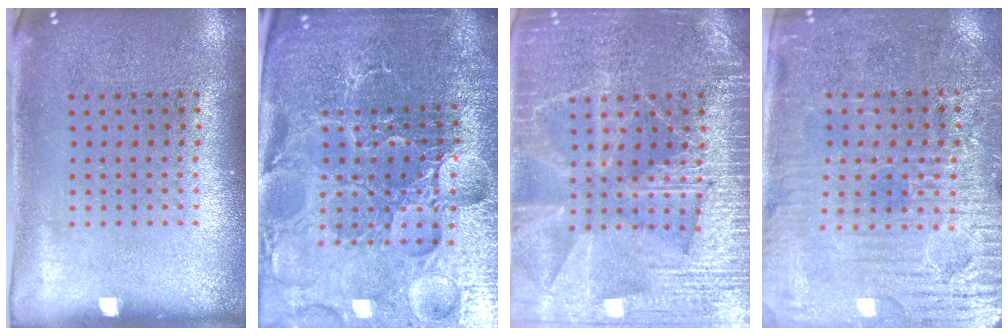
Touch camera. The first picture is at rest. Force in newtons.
{"total": 5.6, "press": 5.2, "slide": 2.1}
{"total": 6.5, "press": 6.5, "slide": 0.8}
{"total": 3.7, "press": 3.5, "slide": 1.4}